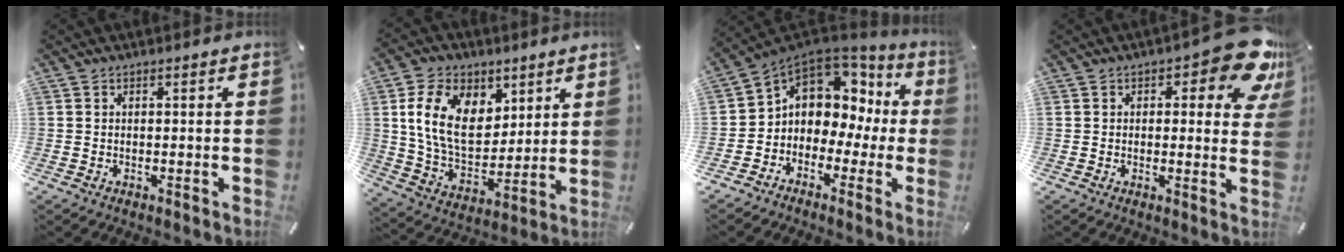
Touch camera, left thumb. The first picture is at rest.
{"total": 15.7, "force": [5.6, 11.3, 9.5], "torque": [-0.181, -0.011, 0.104]}
{"total": 7.9, "force": [2.6, 6.9, 2.8], "torque": [-0.055, -0.031, 0.049]}
{"total": 10.9, "force": [5.4, 4.3, 8.4], "torque": [-0.094, -0.034, 0.086]}